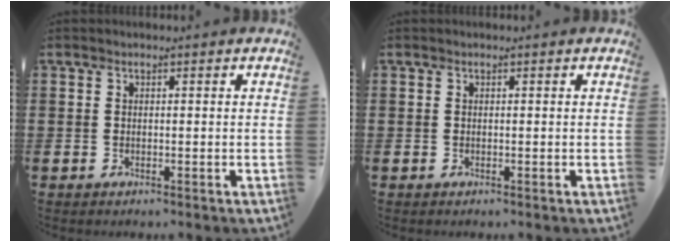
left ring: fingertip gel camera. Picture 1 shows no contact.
{"total": 0.0}